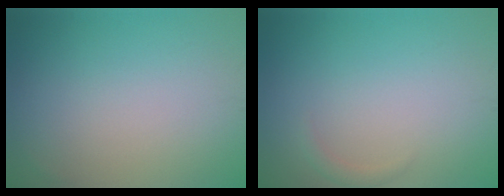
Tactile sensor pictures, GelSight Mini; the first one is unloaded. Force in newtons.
{"total": 0.8, "press": 0.8, "slide": 0.1}